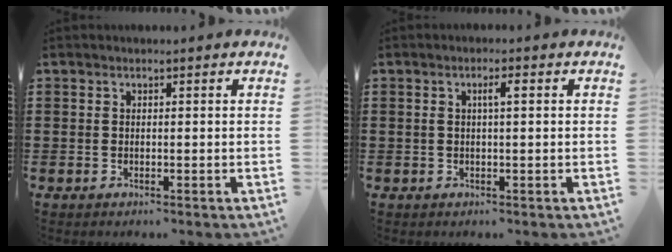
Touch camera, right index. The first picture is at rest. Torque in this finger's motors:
{"motor_torque": [0.13, -0.12, 0.16, 0.05]}